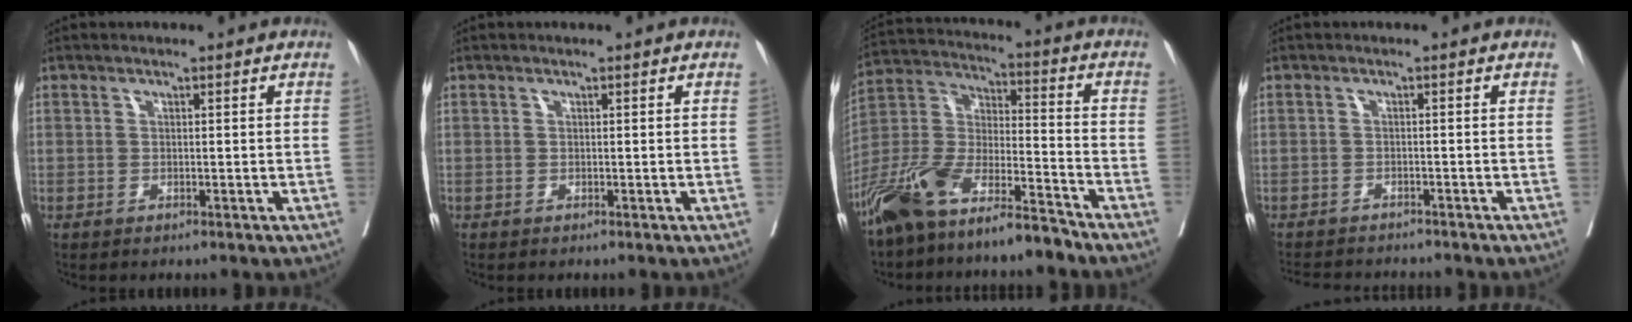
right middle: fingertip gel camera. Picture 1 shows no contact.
{"total": 0.0}
{"total": 13.9, "force": [-11.0, 3.0, 7.9], "torque": [-0.163, 0.011, -0.209]}
{"total": 8.2, "force": [-7.7, 1.5, 2.3], "torque": [-0.035, -0.006, -0.105]}